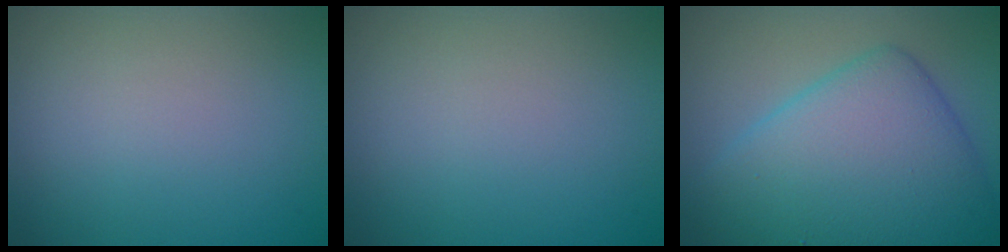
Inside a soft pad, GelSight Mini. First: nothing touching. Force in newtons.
{"total": 0.0}
{"total": 9.5, "press": 9.5, "slide": 0.1}